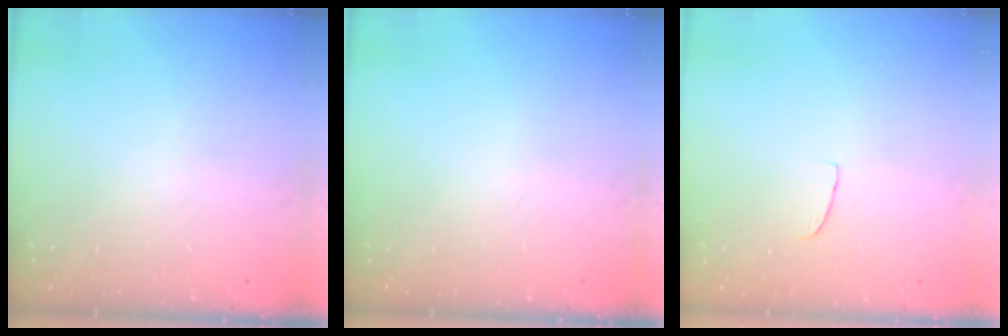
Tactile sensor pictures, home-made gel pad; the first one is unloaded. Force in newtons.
{"total": 0.0}
{"total": 2.6, "press": 2.6, "slide": 0.2}